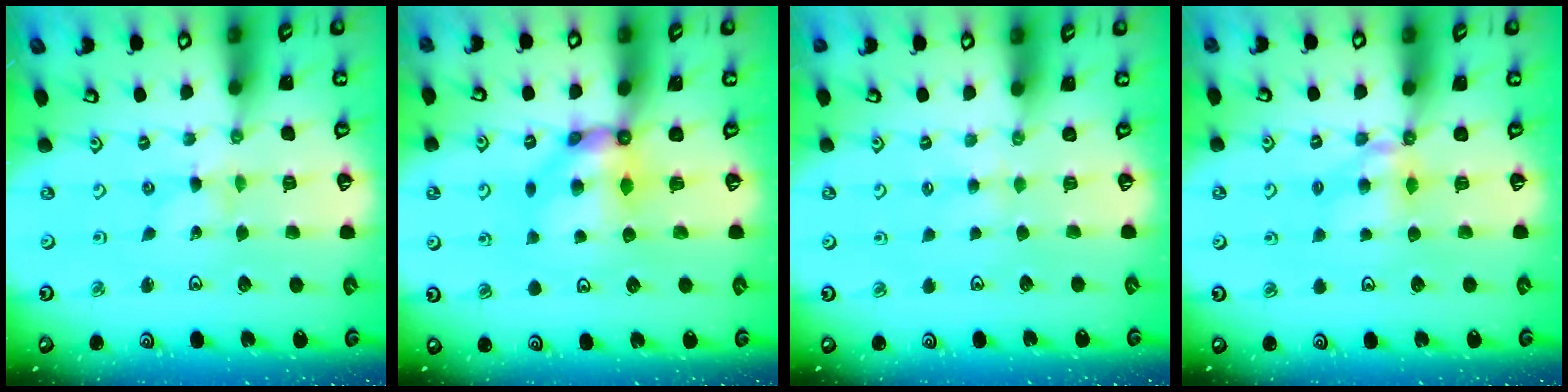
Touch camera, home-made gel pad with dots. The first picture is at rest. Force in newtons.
{"total": 7.8, "press": 7.8, "slide": 0.5}
{"total": 2.0, "press": 2.0, "slide": 0.4}
{"total": 6.3, "press": 6.2, "slide": 0.9}